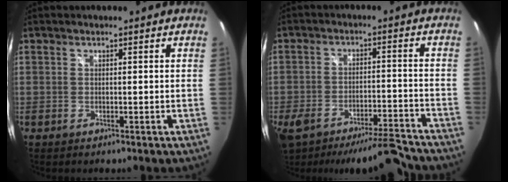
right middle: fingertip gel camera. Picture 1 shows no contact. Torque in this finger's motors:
{"motor_torque": [1.07, -1.07, 0.46, 0.09]}